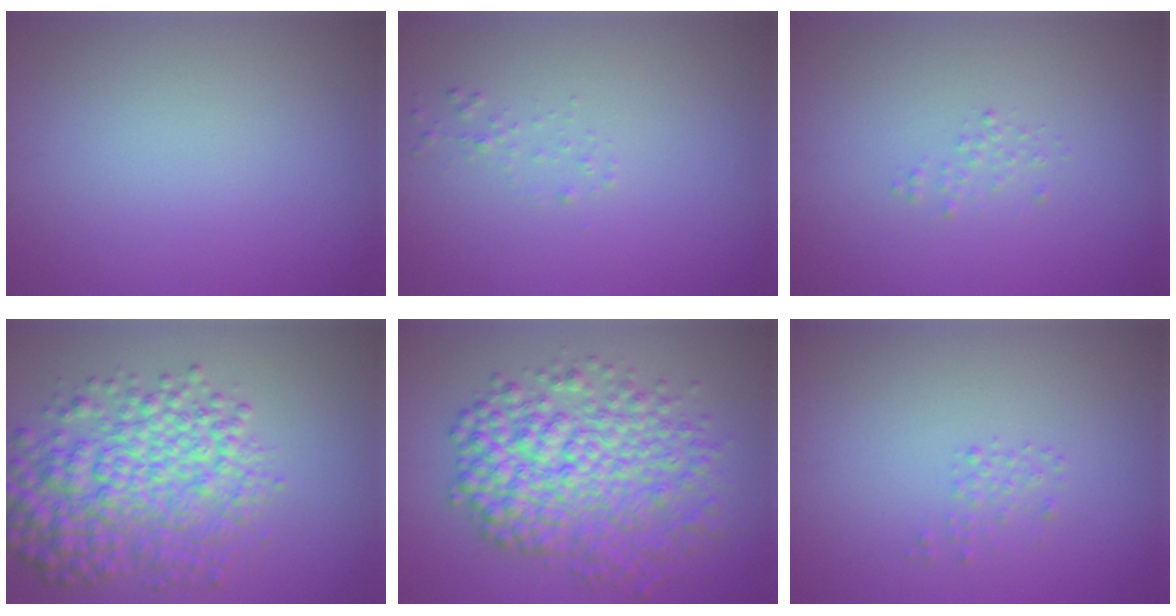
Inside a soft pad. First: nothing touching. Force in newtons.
{"total": 0.7, "press": 0.7, "slide": 0.0}
{"total": 0.8, "press": 0.8, "slide": 0.0}
{"total": 7.9, "press": 7.9, "slide": 0.1}
{"total": 8.5, "press": 8.5, "slide": 0.1}
{"total": 1.0, "press": 1.0, "slide": 0.0}